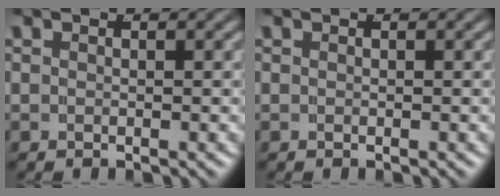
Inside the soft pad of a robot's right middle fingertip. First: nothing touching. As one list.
[{"total": 0.0}]